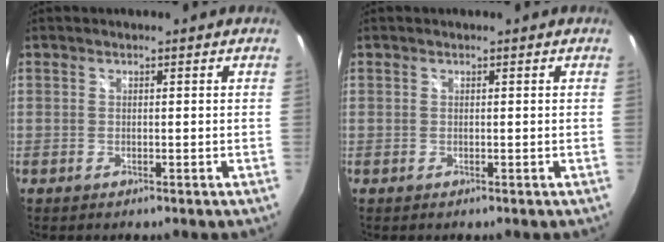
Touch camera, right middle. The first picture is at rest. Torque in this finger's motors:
{"motor_torque": [0.00, 0.00, 0.00, 0.01]}